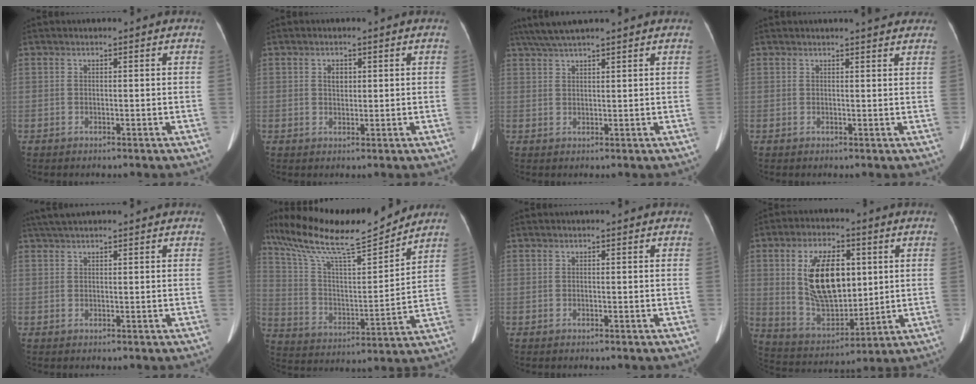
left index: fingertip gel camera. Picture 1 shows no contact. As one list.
[{"total": 1.7, "force": [0.4, 1.2, 1.1], "torque": [-0.022, 0.002, 0.009]}, {"total": 6.7, "force": [5.6, -0.2, 3.7], "torque": [-0.064, 0.036, 0.098]}, {"total": 4.1, "force": [3.7, 0.4, 1.7], "torque": [-0.023, 0.005, 0.036]}, {"total": 4.2, "force": [3.6, 0.1, 2.1], "torque": [-0.034, 0.032, 0.066]}, {"total": 21.0, "force": [17.8, 2.0, 11.0], "torque": [-0.207, 0.012, 0.305]}, {"total": 0.0}, {"total": 14.3, "force": [2.9, 7.0, 12.1], "torque": [-0.235, 0.007, 0.062]}]